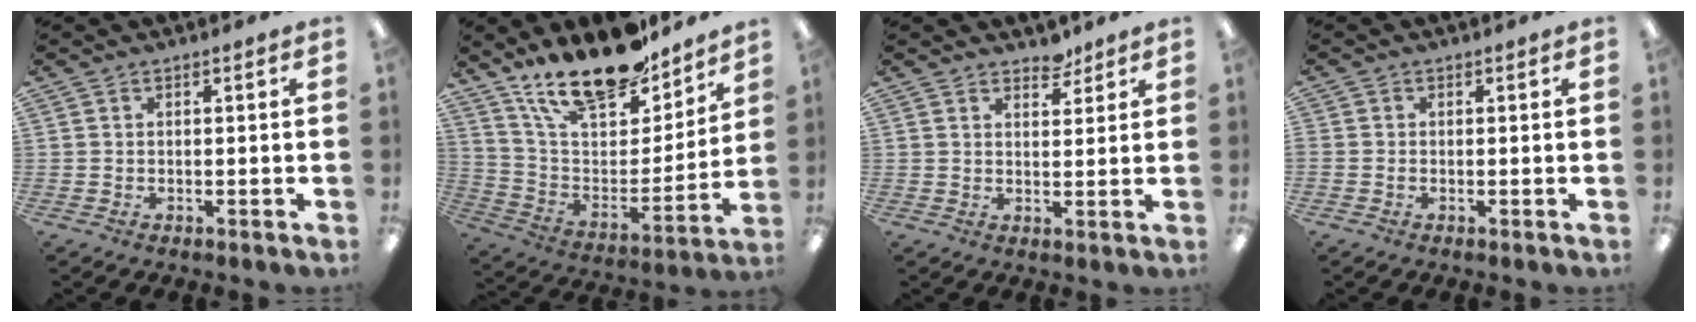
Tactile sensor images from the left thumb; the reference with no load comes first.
{"total": 21.4, "force": [17.2, 7.5, 10.1], "torque": [-0.182, -0.111, 0.304]}
{"total": 3.9, "force": [3.5, 1.6, 0.6], "torque": [0.006, -0.024, 0.063]}
{"total": 0.5, "force": [-0.2, 0.5, 0.1], "torque": [-0.001, 0.004, -0.005]}